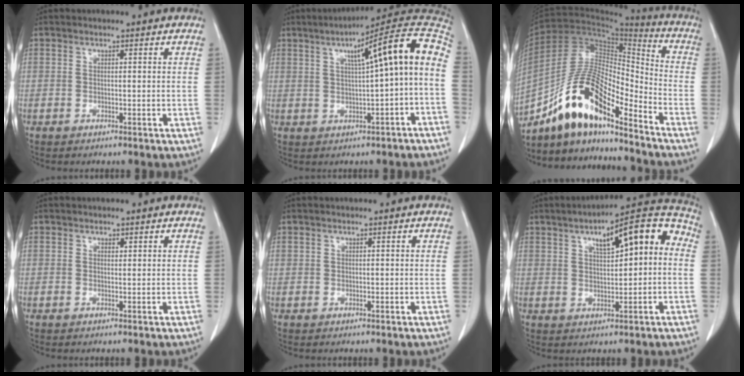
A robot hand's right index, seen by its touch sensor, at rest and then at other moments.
{"total": 13.9, "force": [1.8, 0.7, 13.8], "torque": [-0.191, 0.042, 0.021]}
{"total": 15.2, "force": [-11.5, 3.8, 9.2], "torque": [-0.170, 0.028, -0.206]}
{"total": 0.5, "force": [0.4, 0.3, 0.2], "torque": [-0.002, -0.002, 0.004]}
{"total": 0.0}
{"total": 13.1, "force": [2.9, 3.8, 12.3], "torque": [-0.162, 0.044, 0.036]}